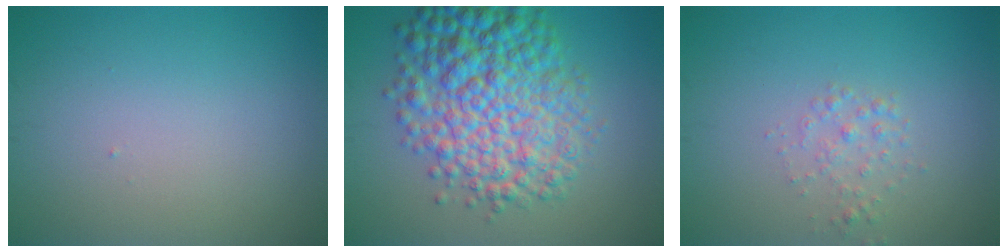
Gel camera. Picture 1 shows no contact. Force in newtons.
{"total": 9.7, "press": 9.7, "slide": 0.1}
{"total": 1.4, "press": 1.4, "slide": 0.0}